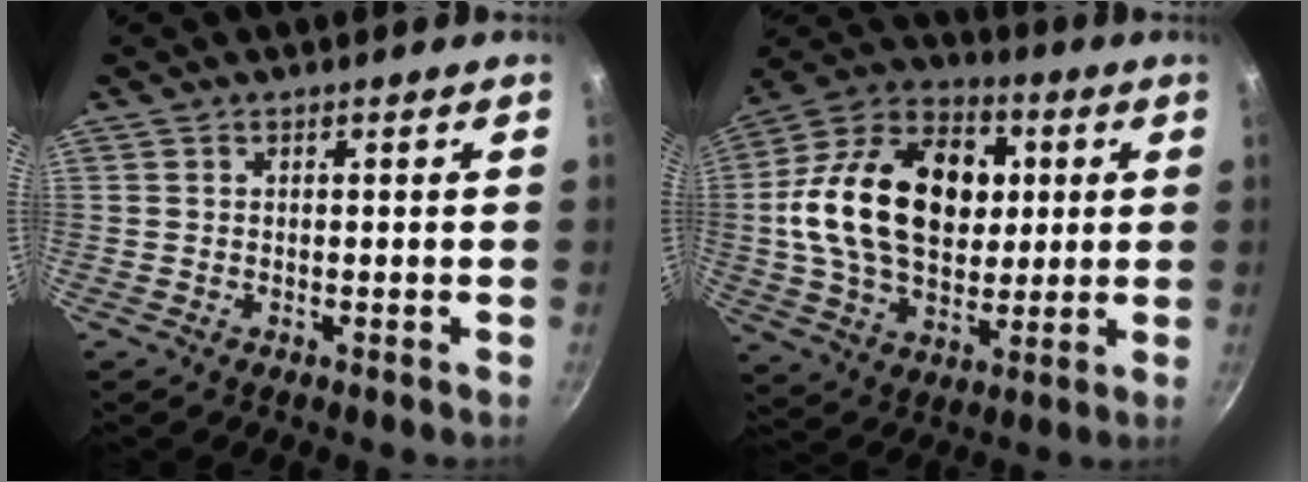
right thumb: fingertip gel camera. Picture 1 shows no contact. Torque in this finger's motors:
{"motor_torque": [-0.06, 1.18, 1.22, -0.58, 0.24]}